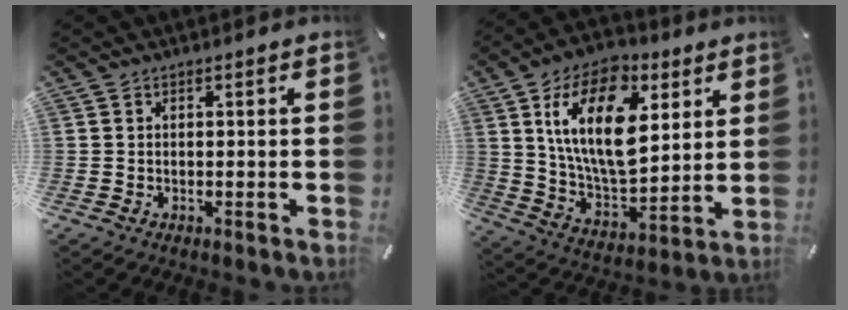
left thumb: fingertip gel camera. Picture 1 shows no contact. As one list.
[{"total": 20.4, "force": [7.9, 11.5, 14.9], "torque": [-0.290, -0.024, 0.132]}]